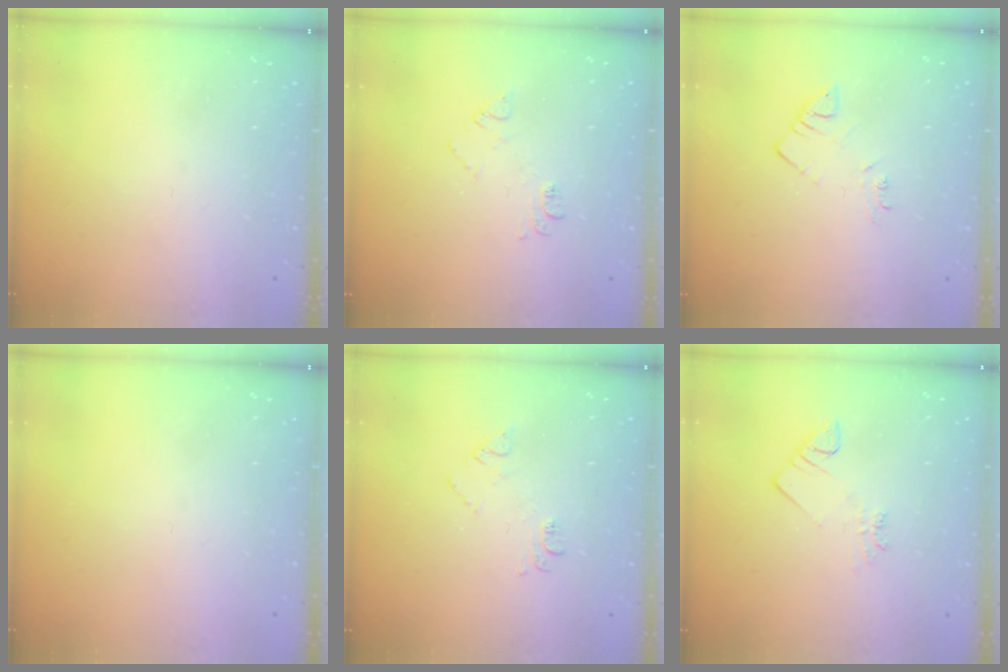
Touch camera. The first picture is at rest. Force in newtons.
{"total": 5.5, "press": 5.4, "slide": 0.7}
{"total": 3.9, "press": 3.9, "slide": 0.6}
{"total": 0.0}
{"total": 5.5, "press": 5.4, "slide": 0.7}
{"total": 1.5, "press": 1.4, "slide": 0.3}